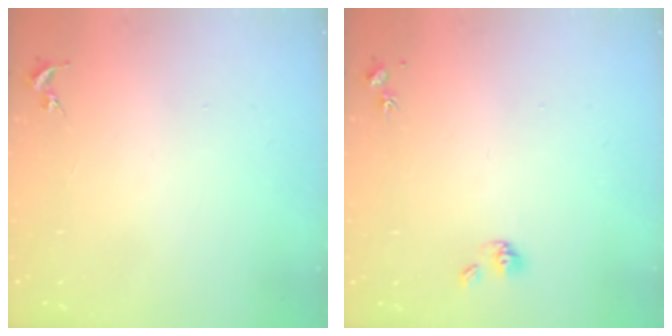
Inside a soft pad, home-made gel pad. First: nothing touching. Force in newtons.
{"total": 5.8, "press": 5.3, "slide": 2.3}